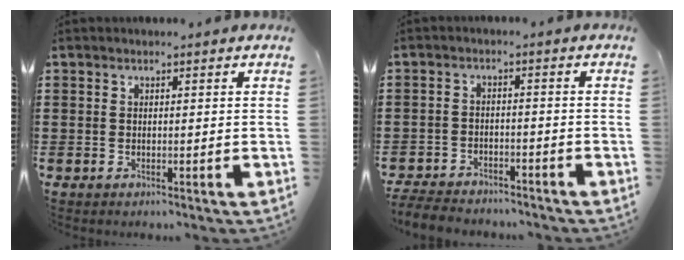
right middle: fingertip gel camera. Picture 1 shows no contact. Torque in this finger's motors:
{"motor_torque": [1.74, -0.40, 0.34, 0.21]}